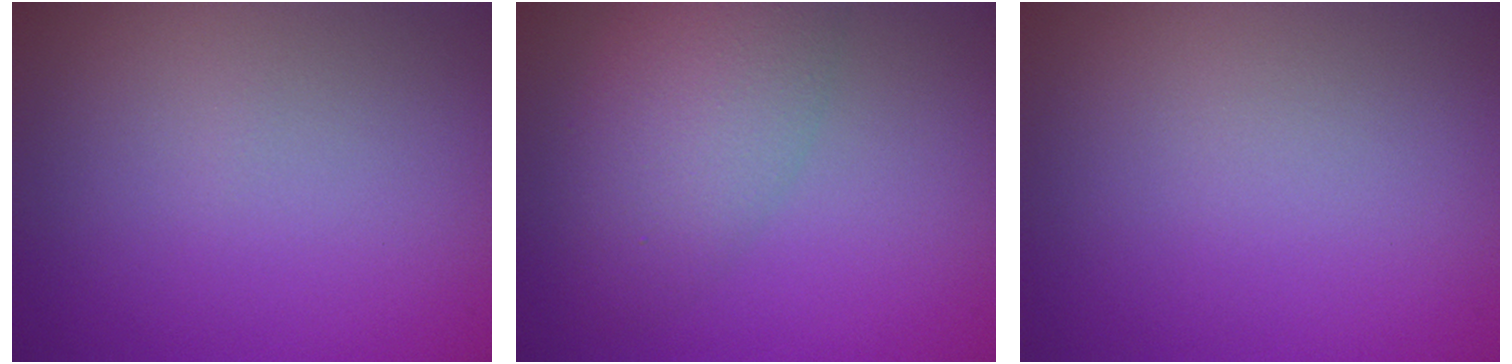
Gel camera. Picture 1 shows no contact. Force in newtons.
{"total": 5.1, "press": 5.1, "slide": 0.1}
{"total": 0.0}